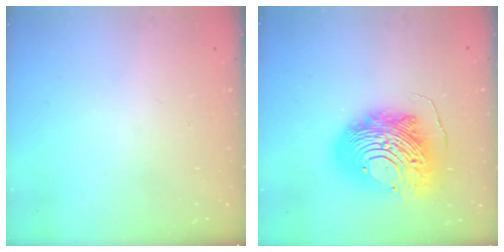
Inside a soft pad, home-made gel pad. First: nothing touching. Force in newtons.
{"total": 20.1, "press": 20.0, "slide": 2.0}